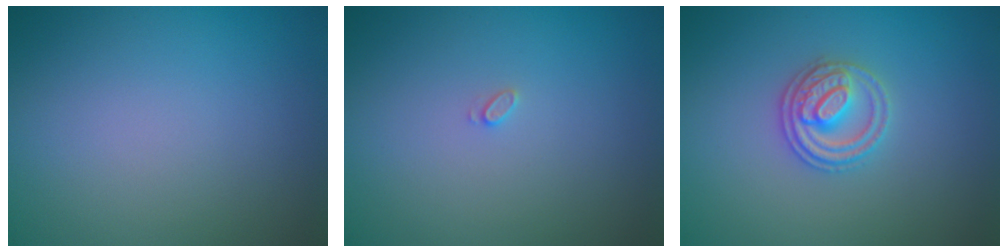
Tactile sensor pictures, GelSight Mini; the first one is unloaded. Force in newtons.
{"total": 0.6, "press": 0.6, "slide": 0.1}
{"total": 3.2, "press": 2.9, "slide": 1.2}